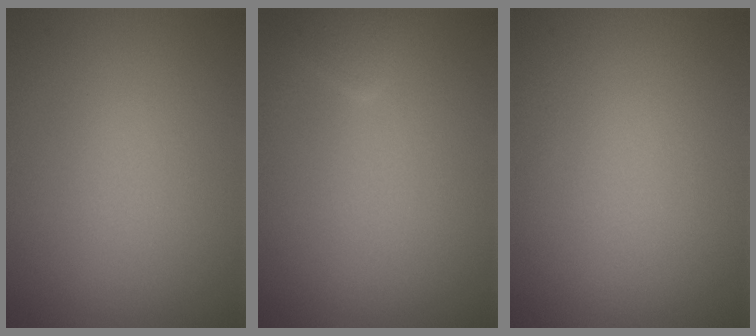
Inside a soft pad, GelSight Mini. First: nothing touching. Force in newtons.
{"total": 1.0, "press": 1.0, "slide": 0.0}
{"total": 0.0}